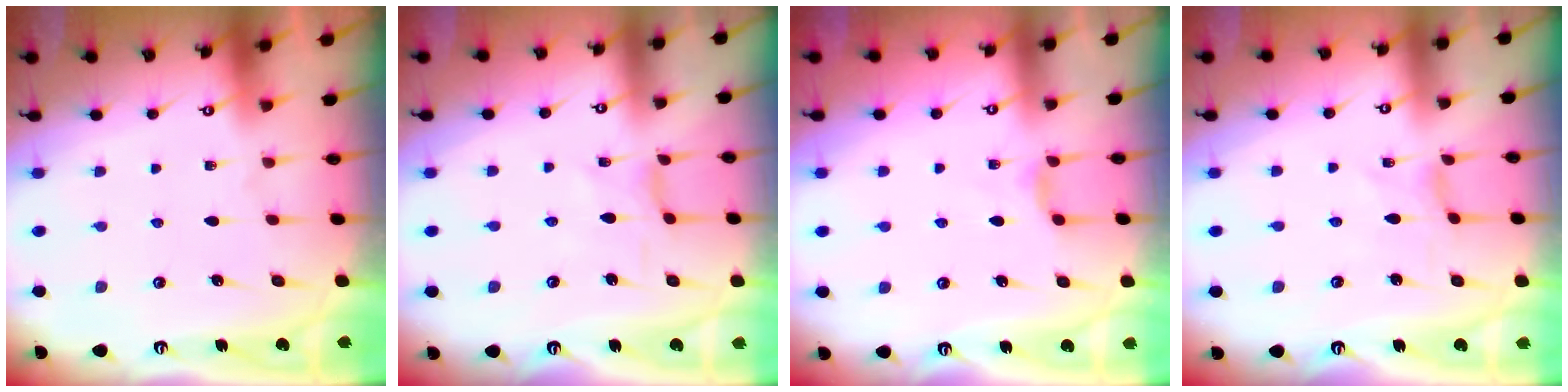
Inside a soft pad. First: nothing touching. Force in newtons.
{"total": 2.1, "press": 2.1, "slide": 0.1}
{"total": 2.7, "press": 2.6, "slide": 0.5}
{"total": 0.0}